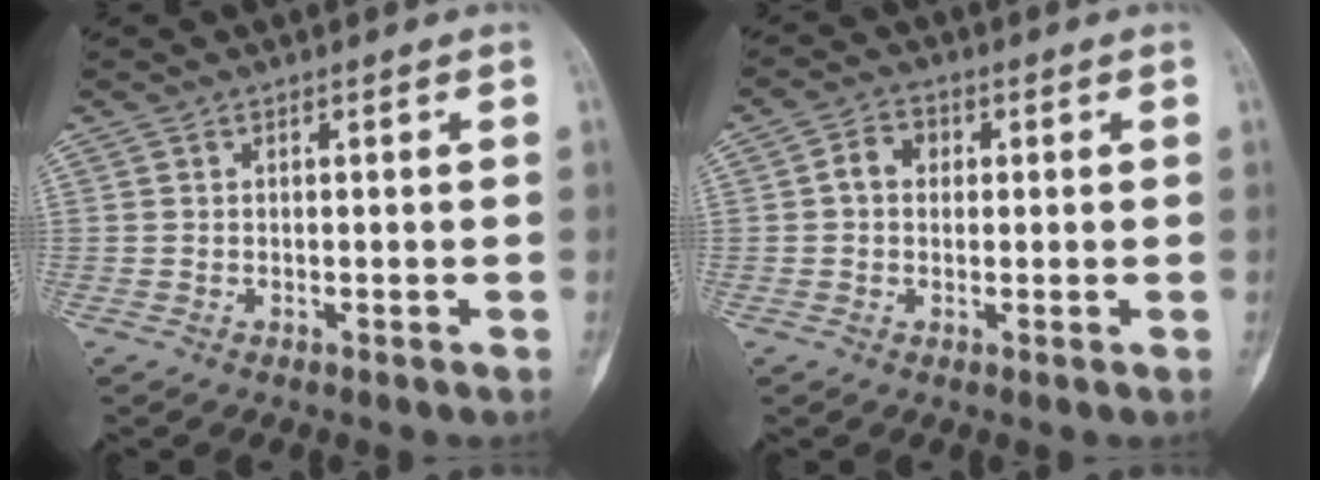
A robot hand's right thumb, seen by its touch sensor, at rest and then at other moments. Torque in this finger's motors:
{"motor_torque": [0.29, 0.51, 0.22, -0.21, 0.02]}